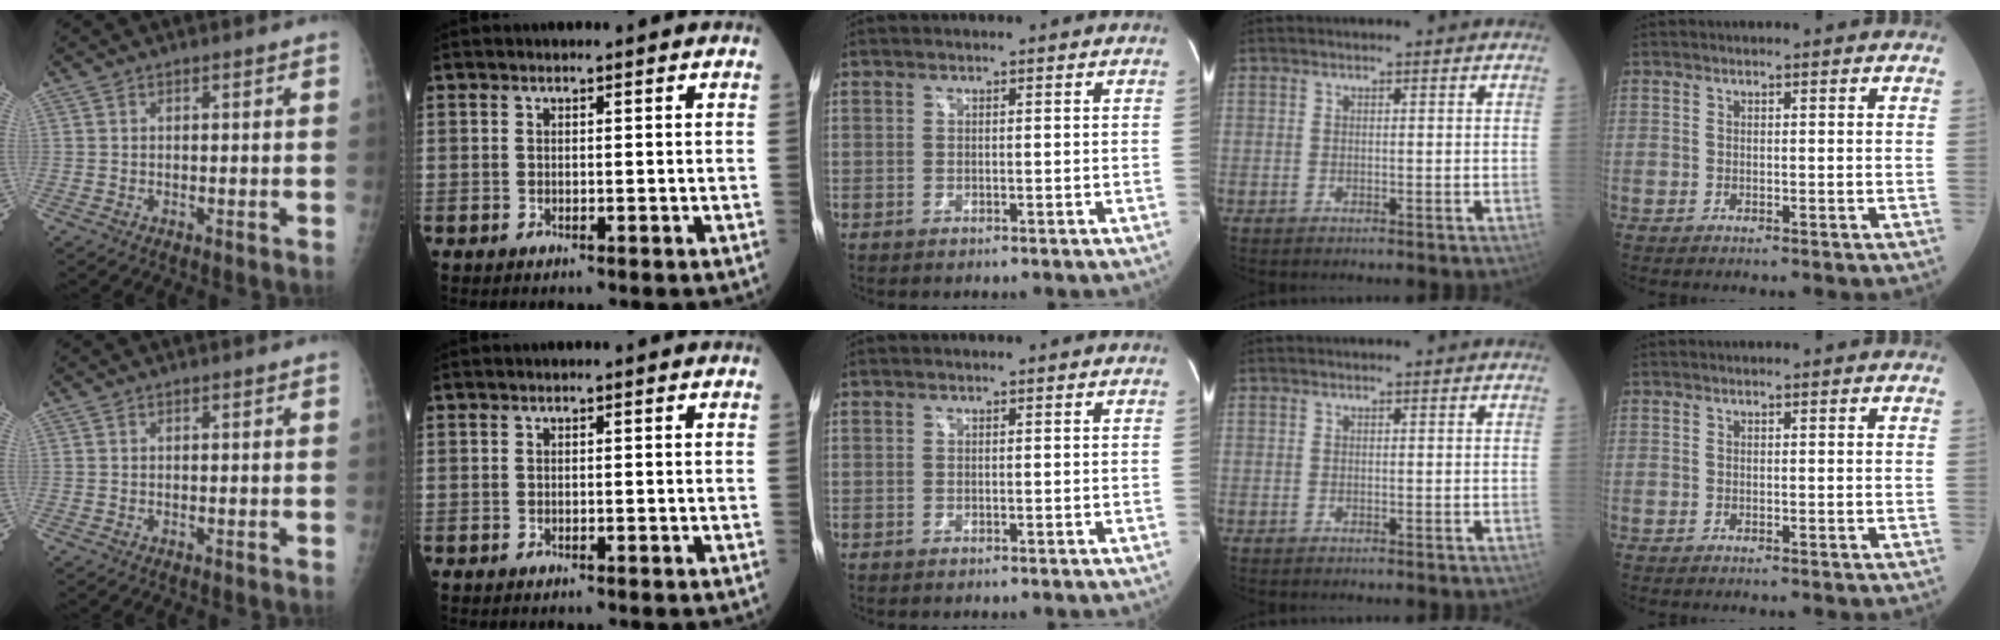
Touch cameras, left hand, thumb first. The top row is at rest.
{}